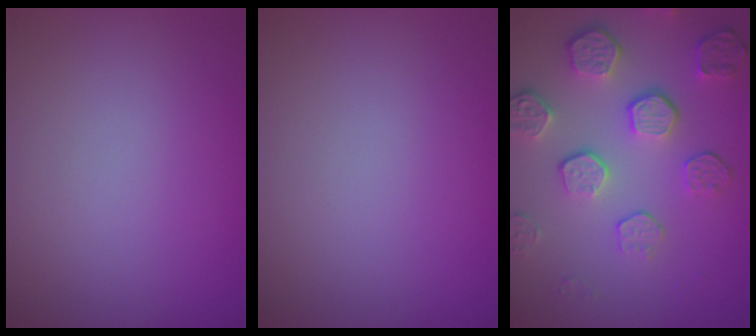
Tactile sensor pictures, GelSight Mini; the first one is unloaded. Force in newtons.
{"total": 0.0}
{"total": 5.6, "press": 3.9, "slide": 4.0}